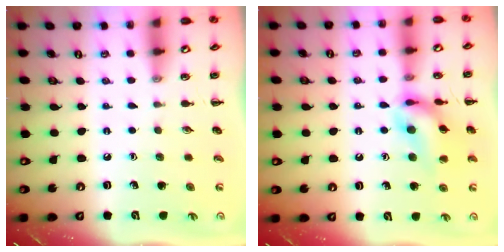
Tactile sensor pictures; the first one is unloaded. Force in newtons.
{"total": 15.1, "press": 14.9, "slide": 1.8}